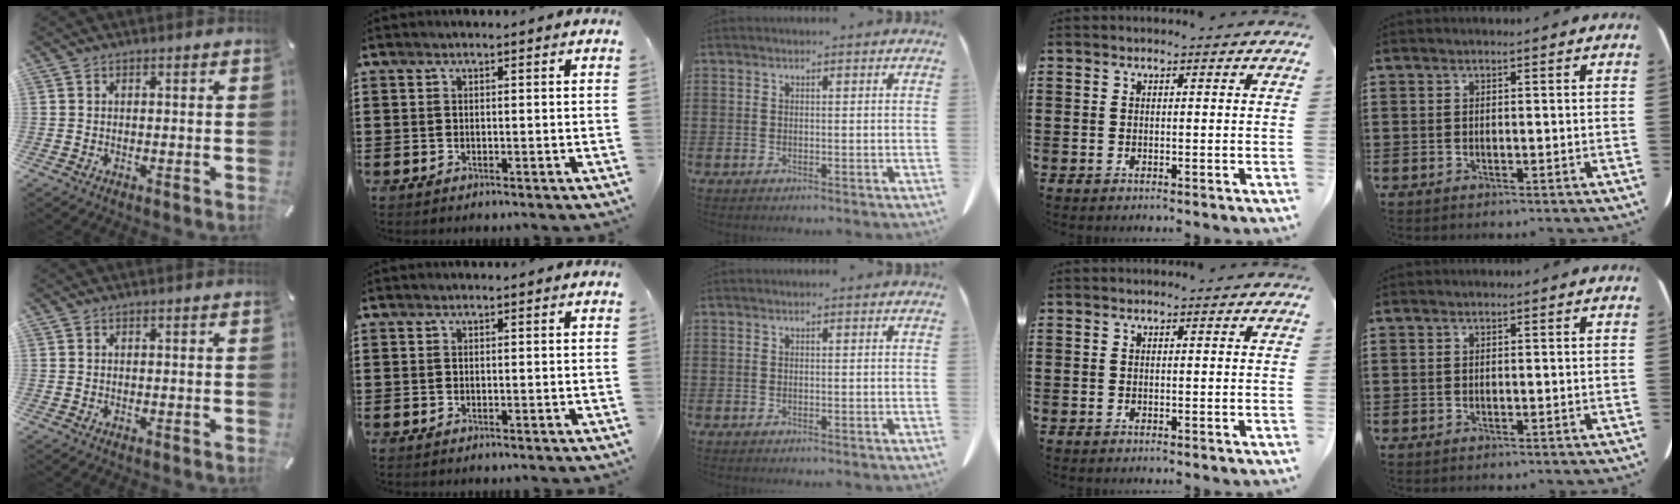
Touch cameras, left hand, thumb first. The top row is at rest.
{}